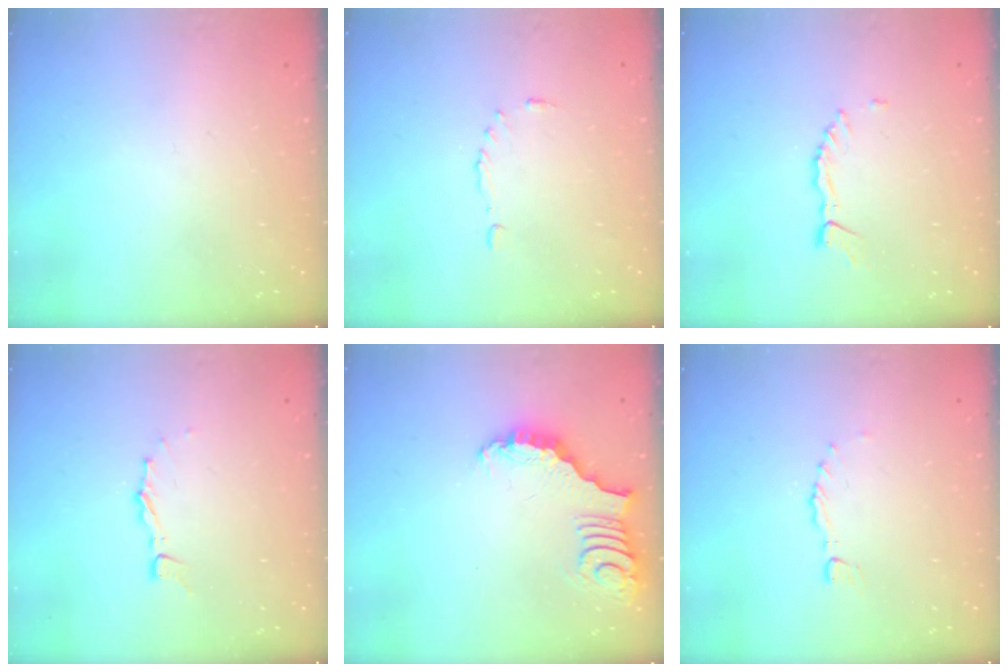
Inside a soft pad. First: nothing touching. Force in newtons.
{"total": 3.9, "press": 3.8, "slide": 0.5}
{"total": 2.8, "press": 2.7, "slide": 0.3}
{"total": 3.4, "press": 3.4, "slide": 0.2}
{"total": 3.4, "press": 3.3, "slide": 0.5}
{"total": 0.0}